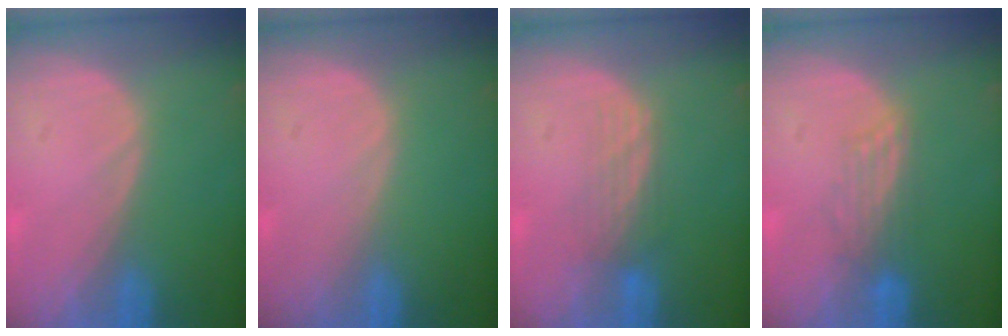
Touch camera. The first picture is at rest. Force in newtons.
{"total": 0.0}
{"total": 3.4, "press": 2.9, "slide": 1.9}
{"total": 2.7, "press": 2.7, "slide": 0.4}